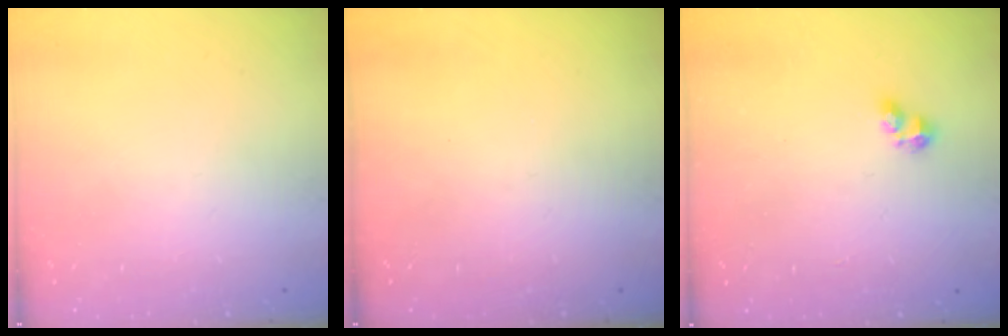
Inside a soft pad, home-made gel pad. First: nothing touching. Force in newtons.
{"total": 0.0}
{"total": 1.8, "press": 1.7, "slide": 0.5}